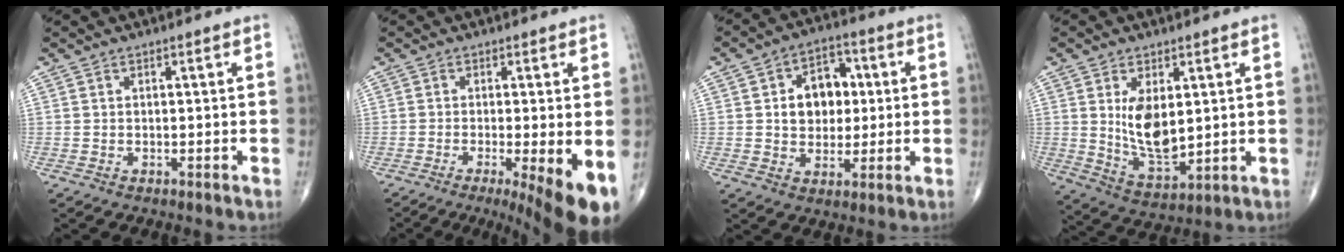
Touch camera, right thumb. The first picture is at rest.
{"total": 11.1, "force": [-4.3, 2.2, 10.0], "torque": [-0.130, -0.020, -0.064]}
{"total": 10.3, "force": [1.3, 7.8, 6.6], "torque": [-0.058, 0.012, 0.018]}
{"total": 10.1, "force": [1.9, 5.3, 8.4], "torque": [-0.128, -0.025, 0.050]}